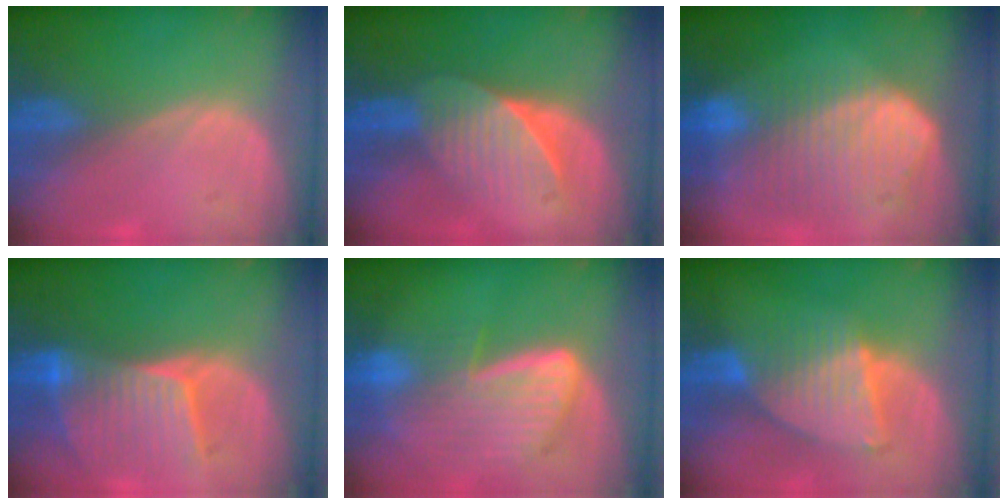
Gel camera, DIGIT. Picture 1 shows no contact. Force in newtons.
{"total": 7.7, "press": 6.8, "slide": 3.5}
{"total": 10.3, "press": 8.9, "slide": 5.2}
{"total": 8.4, "press": 7.6, "slide": 3.4}
{"total": 9.1, "press": 8.0, "slide": 4.3}
{"total": 7.2, "press": 6.8, "slide": 2.3}